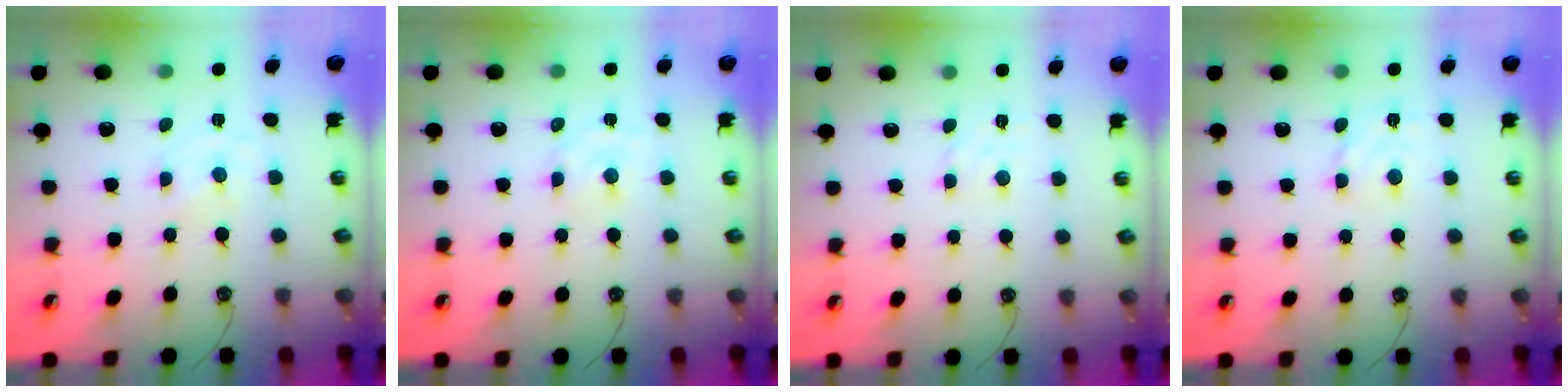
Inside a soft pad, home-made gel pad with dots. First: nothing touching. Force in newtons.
{"total": 2.3, "press": 2.3, "slide": 0.5}
{"total": 2.5, "press": 2.4, "slide": 0.5}
{"total": 3.7, "press": 3.7, "slide": 0.2}